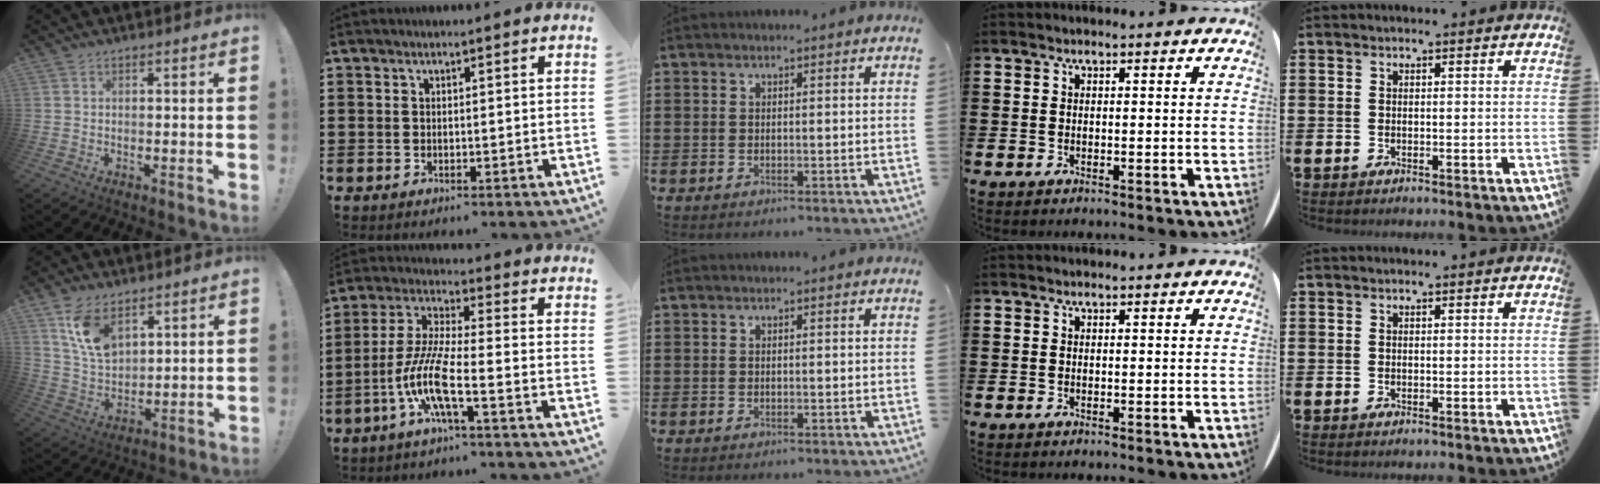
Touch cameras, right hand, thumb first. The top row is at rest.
{"thumb": {"total": 11.8, "force": [7.0, 6.8, 6.8], "torque": [-0.134, -0.030, 0.134]}, "index": {"total": 9.4, "force": [-4.4, 1.1, 8.2], "torque": [-0.194, -0.018, -0.091]}}